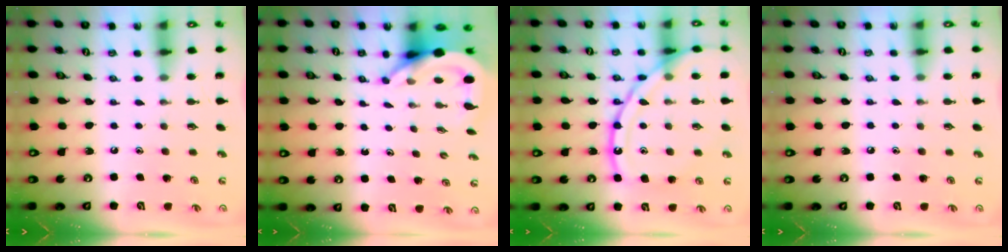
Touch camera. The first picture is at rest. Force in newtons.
{"total": 6.6, "press": 6.5, "slide": 0.9}
{"total": 17.3, "press": 17.3, "slide": 1.5}
{"total": 5.0, "press": 5.0, "slide": 0.6}